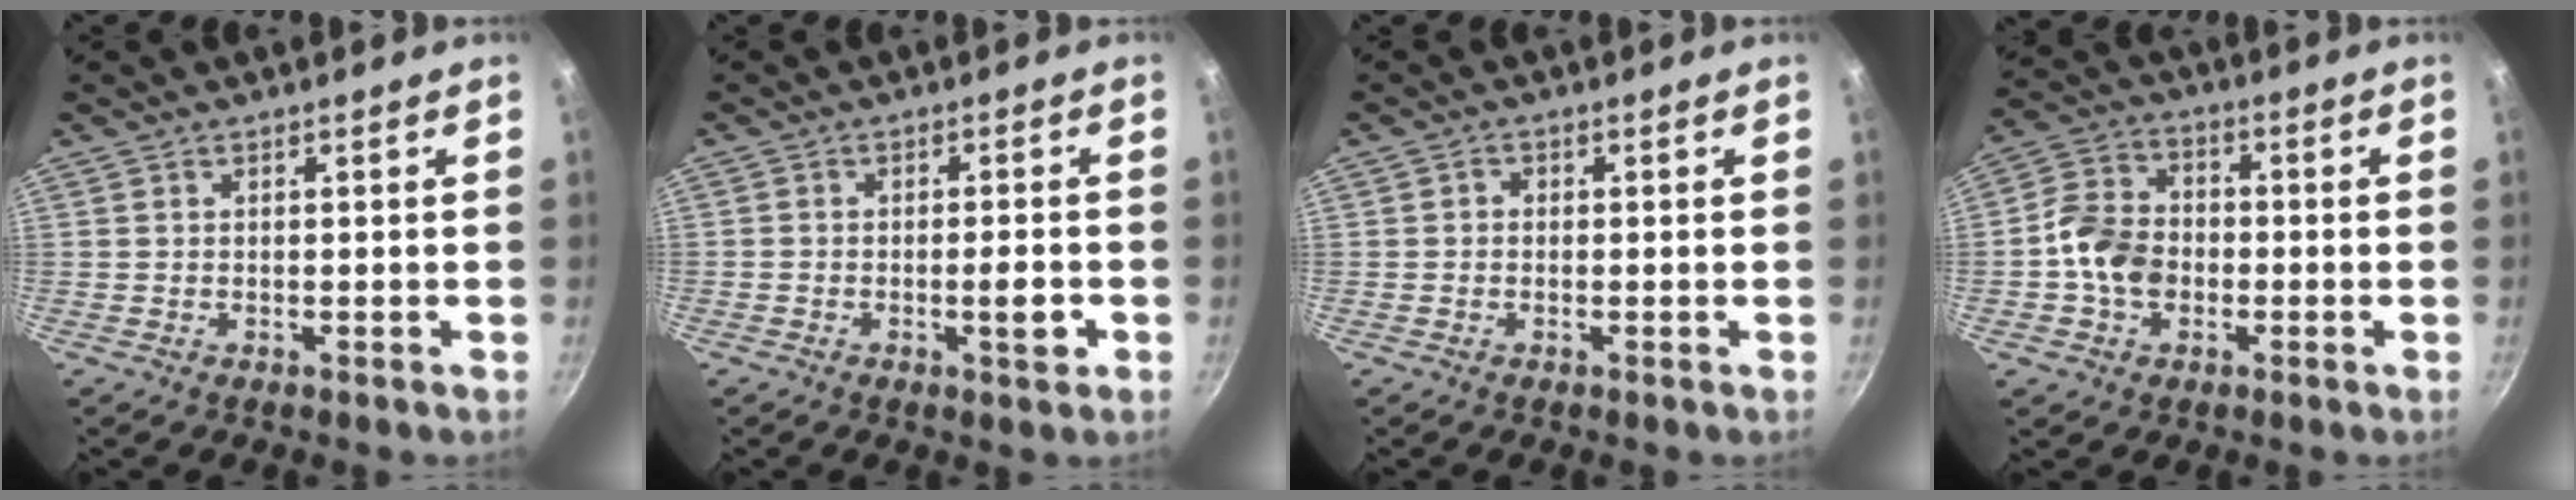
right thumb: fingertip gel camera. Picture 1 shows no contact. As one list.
[{"total": 4.2, "force": [-1.4, 1.3, 3.8], "torque": [-0.045, 0.012, -0.018]}, {"total": 1.1, "force": [-0.1, 1.0, 0.5], "torque": [-0.008, 0.006, -0.003]}, {"total": 11.7, "force": [-2.1, 9.2, 7.0], "torque": [-0.106, 0.028, -0.056]}]